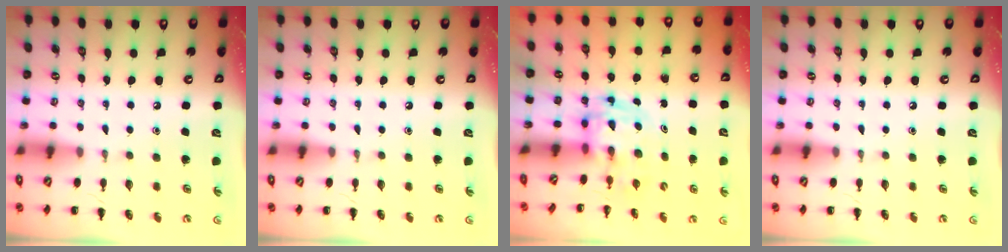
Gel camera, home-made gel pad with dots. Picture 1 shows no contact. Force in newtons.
{"total": 0.0}
{"total": 3.4, "press": 3.4, "slide": 0.6}
{"total": 0.0}